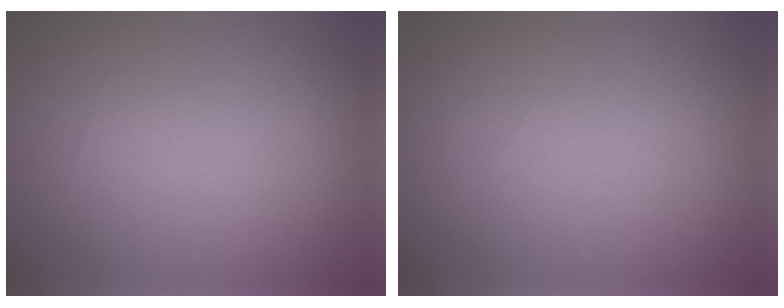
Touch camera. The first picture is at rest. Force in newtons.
{"total": 0.0}